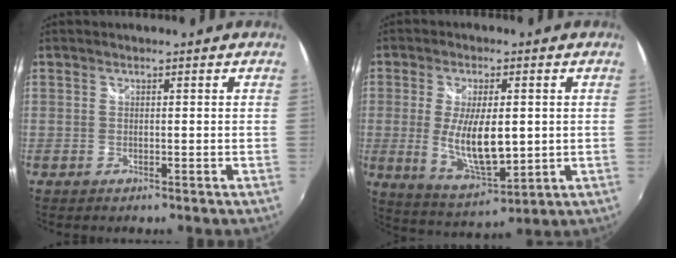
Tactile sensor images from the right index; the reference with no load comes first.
{"total": 12.3, "force": [-0.5, 4.8, 11.3], "torque": [-0.212, -0.020, 0.004]}